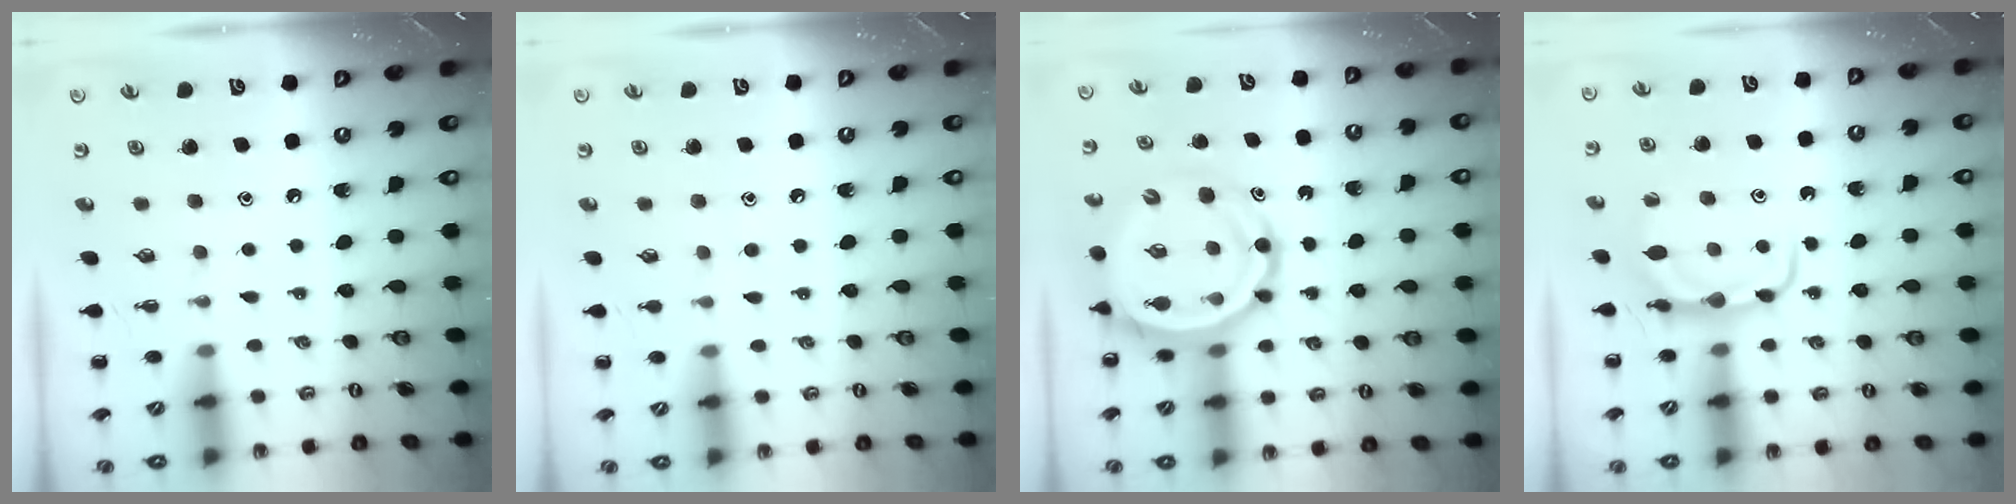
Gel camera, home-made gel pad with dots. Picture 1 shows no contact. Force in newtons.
{"total": 4.5, "press": 4.1, "slide": 1.9}
{"total": 11.2, "press": 10.7, "slide": 3.5}
{"total": 7.2, "press": 7.1, "slide": 0.8}